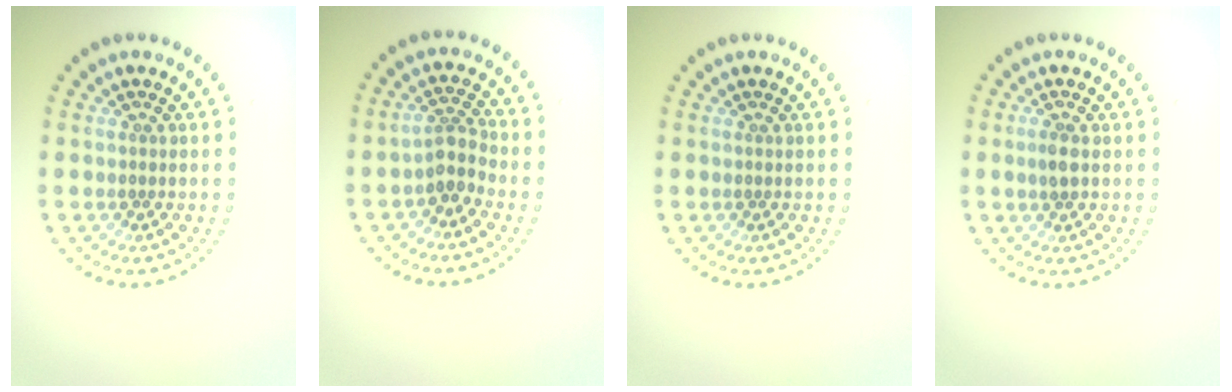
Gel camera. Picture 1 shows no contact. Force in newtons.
{"total": 2.3, "press": 1.7, "slide": 1.5}
{"total": 0.0}
{"total": 1.3, "press": 1.3, "slide": 0.4}